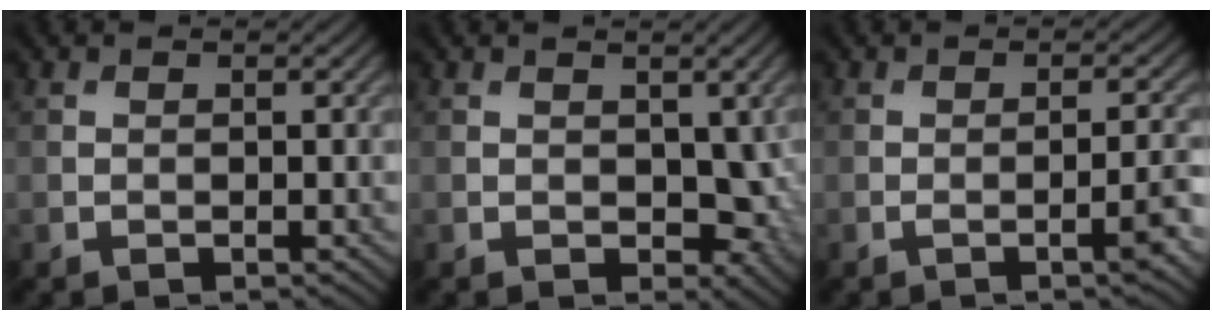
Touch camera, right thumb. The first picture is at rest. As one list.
[{"total": 3.7, "force": [0.2, 2.4, 2.8], "torque": [-0.042, -0.012, 0.009]}, {"total": 3.7, "force": [-1.2, 0.9, 3.4], "torque": [-0.047, 0.006, -0.022]}]